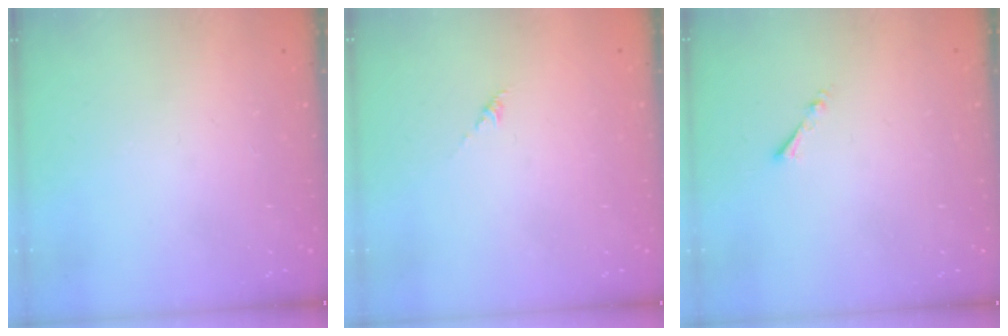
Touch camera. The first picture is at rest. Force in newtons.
{"total": 0.0}
{"total": 1.3, "press": 1.2, "slide": 0.3}